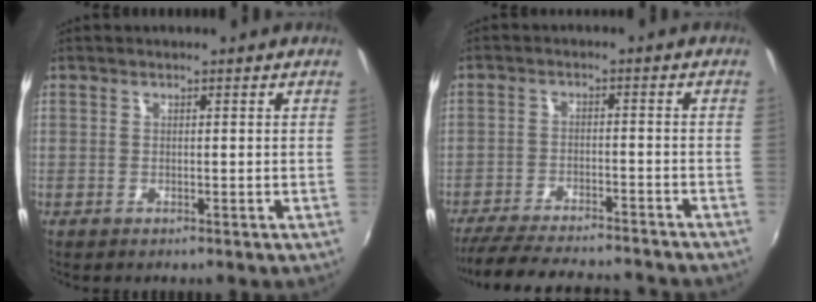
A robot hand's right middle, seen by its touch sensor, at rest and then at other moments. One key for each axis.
{"total": 18.6, "fx": -16.4, "fy": 3.5, "fz": 8.0, "tx": -0.159, "ty": -0.023, "tz": -0.240}